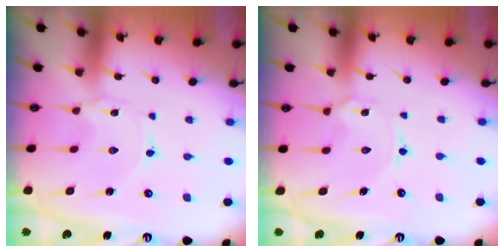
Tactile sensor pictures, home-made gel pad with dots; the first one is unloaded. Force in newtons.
{"total": 2.6, "press": 2.6, "slide": 0.4}